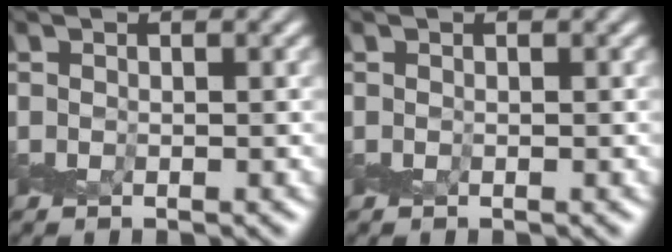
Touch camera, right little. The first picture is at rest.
{"total": 0.0}